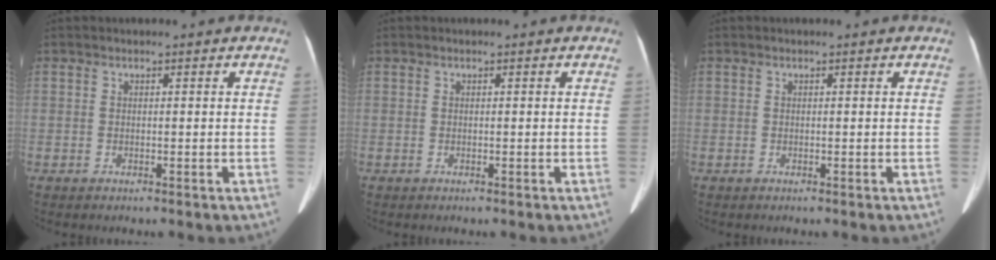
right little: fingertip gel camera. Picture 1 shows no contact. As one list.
[{"total": 0.0}, {"total": 0.0}]